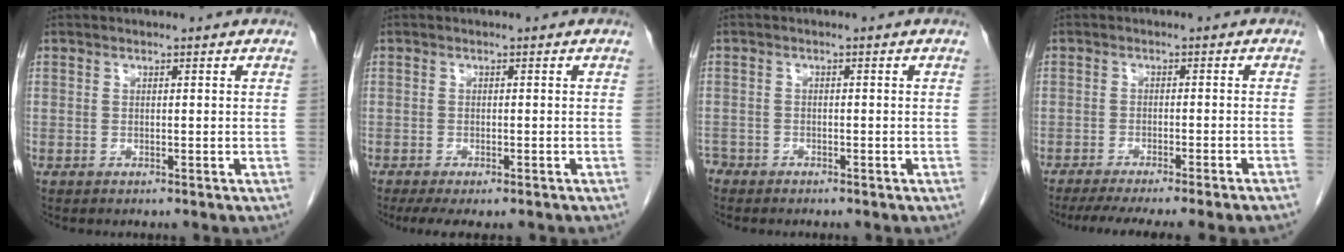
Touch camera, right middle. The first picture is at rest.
{"total": 6.1, "force": [-4.7, 1.8, 3.5], "torque": [-0.045, -0.010, -0.071]}
{"total": 2.5, "force": [-2.2, 1.2, 0.2], "torque": [-0.006, 0.001, -0.039]}
{"total": 13.1, "force": [-11.3, -0.9, 6.7], "torque": [-0.078, -0.027, -0.155]}